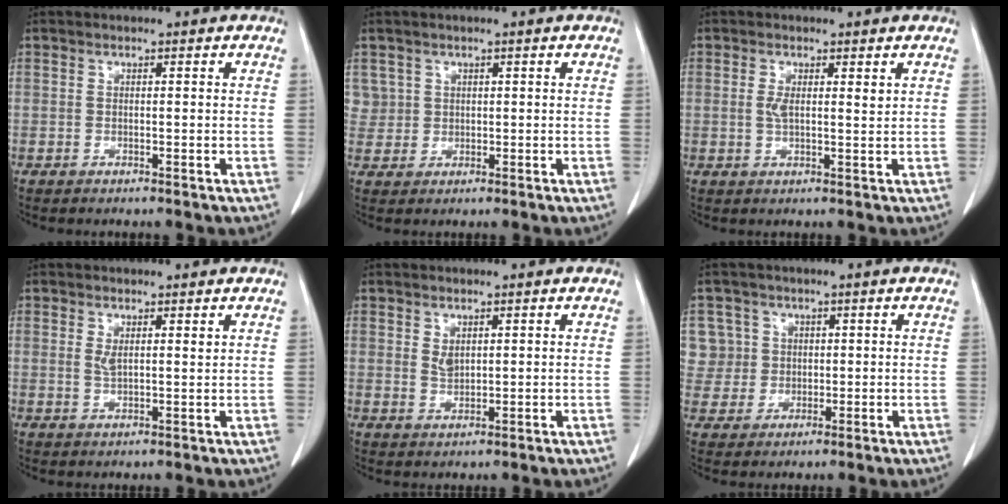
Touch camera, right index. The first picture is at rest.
{"total": 2.9, "force": [1.3, 2.5, -0.2], "torque": [0.023, 0.004, 0.019]}
{"total": 2.8, "force": [0.9, 1.0, 2.5], "torque": [-0.049, 0.000, 0.016]}
{"total": 2.1, "force": [1.1, 0.6, 1.7], "torque": [-0.037, -0.003, 0.024]}
{"total": 2.0, "force": [0.9, 1.2, 1.3], "torque": [-0.027, -0.002, 0.024]}
{"total": 6.4, "force": [2.0, 6.1, -0.3], "torque": [0.016, 0.017, 0.047]}